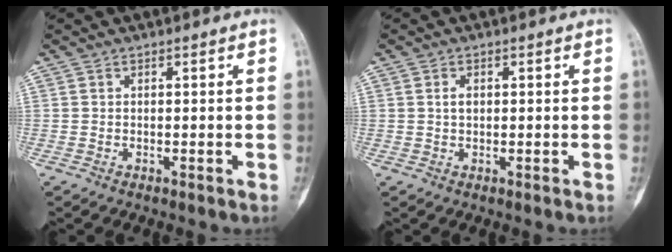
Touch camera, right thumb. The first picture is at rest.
{"total": 1.7, "force": [0.4, 1.0, 1.2], "torque": [-0.018, 0.000, 0.007]}